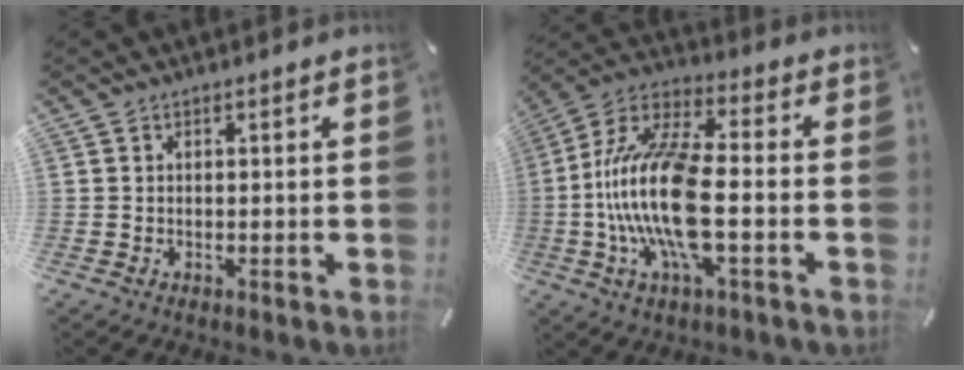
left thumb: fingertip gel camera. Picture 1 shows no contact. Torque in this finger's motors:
{"motor_torque": [0.83, 1.26, 2.76, -0.01, 0.41]}